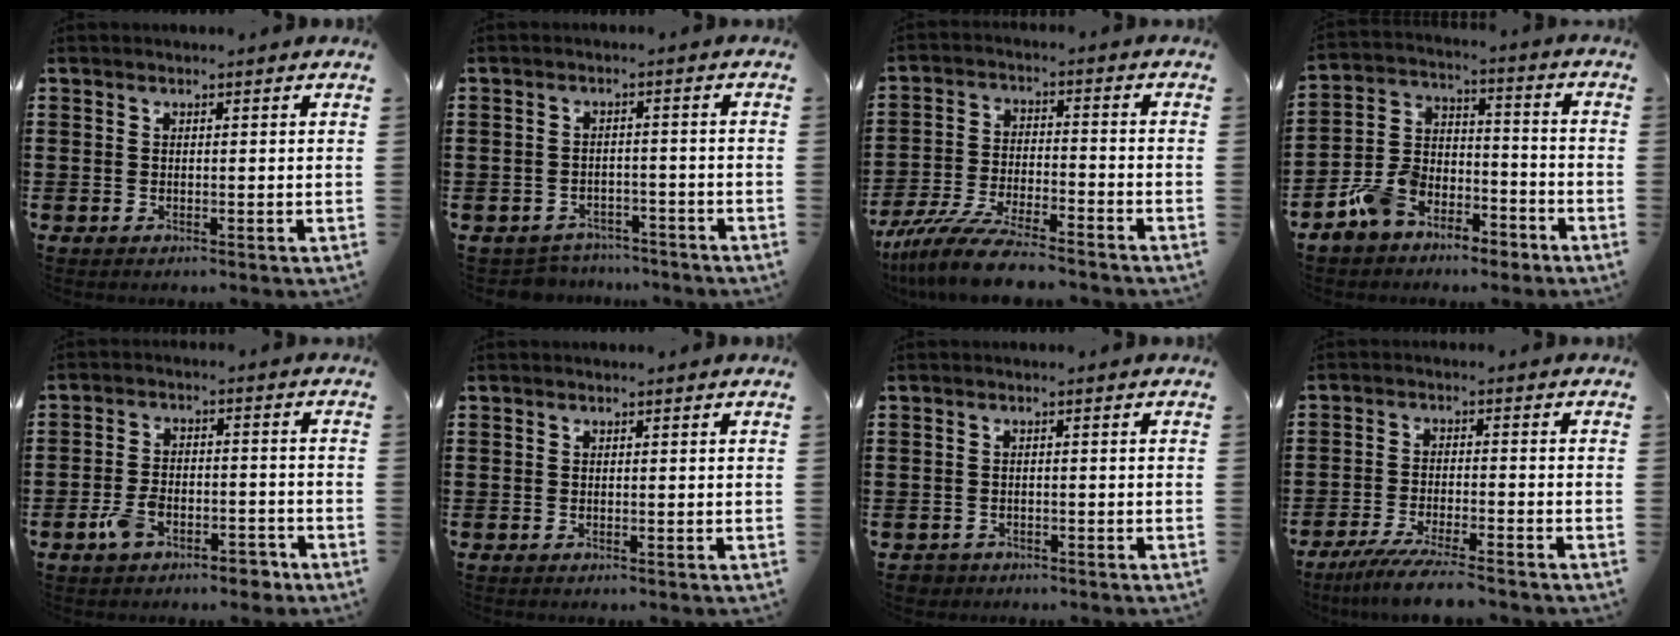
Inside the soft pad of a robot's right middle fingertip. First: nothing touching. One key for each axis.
{"total": 3.1, "fx": -3.0, "fy": 0.7, "fz": -0.3, "tx": -0.004, "ty": 0.001, "tz": -0.067}
{"total": 8.6, "fx": -7.8, "fy": 0.7, "fz": 3.8, "tx": -0.081, "ty": 0.005, "tz": -0.153}
{"total": 8.0, "fx": -6.4, "fy": 4.2, "fz": 2.3, "tx": -0.061, "ty": 0.024, "tz": -0.128}
{"total": 5.9, "fx": -4.2, "fy": 2.4, "fz": 3.4, "tx": -0.072, "ty": 0.011, "tz": -0.080}
{"total": 0.0}
{"total": 1.2, "fx": -1.0, "fy": 0.5, "fz": -0.1, "tx": -0.003, "ty": 0.002, "tz": -0.024}
{"total": 5.7, "fx": -5.0, "fy": 0.0, "fz": 2.7, "tx": -0.062, "ty": -0.019, "tz": -0.097}